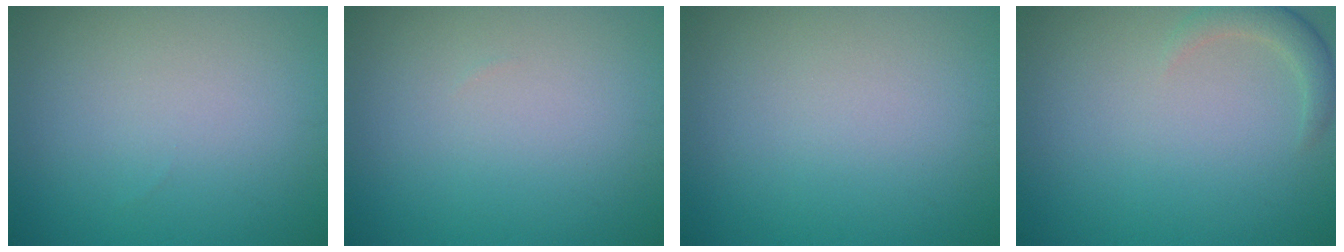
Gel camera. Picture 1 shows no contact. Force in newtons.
{"total": 0.0}
{"total": 0.0}
{"total": 1.9, "press": 1.9, "slide": 0.3}